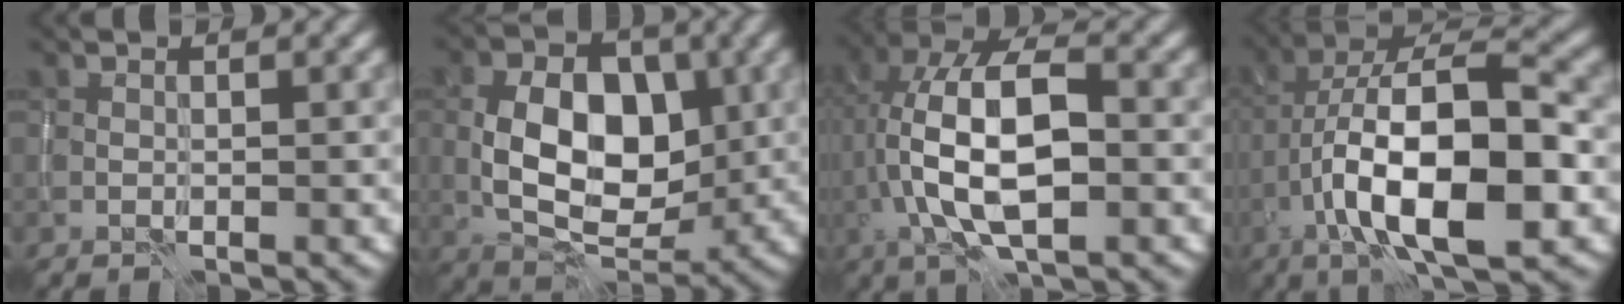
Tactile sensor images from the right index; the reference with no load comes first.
{"total": 8.9, "force": [0.1, 5.6, 7.0], "torque": [-0.120, 0.003, -0.005]}
{"total": 10.7, "force": [-0.8, 4.7, 9.6], "torque": [-0.179, 0.018, -0.022]}
{"total": 13.0, "force": [-3.6, 4.5, 11.6], "torque": [-0.202, 0.010, -0.067]}